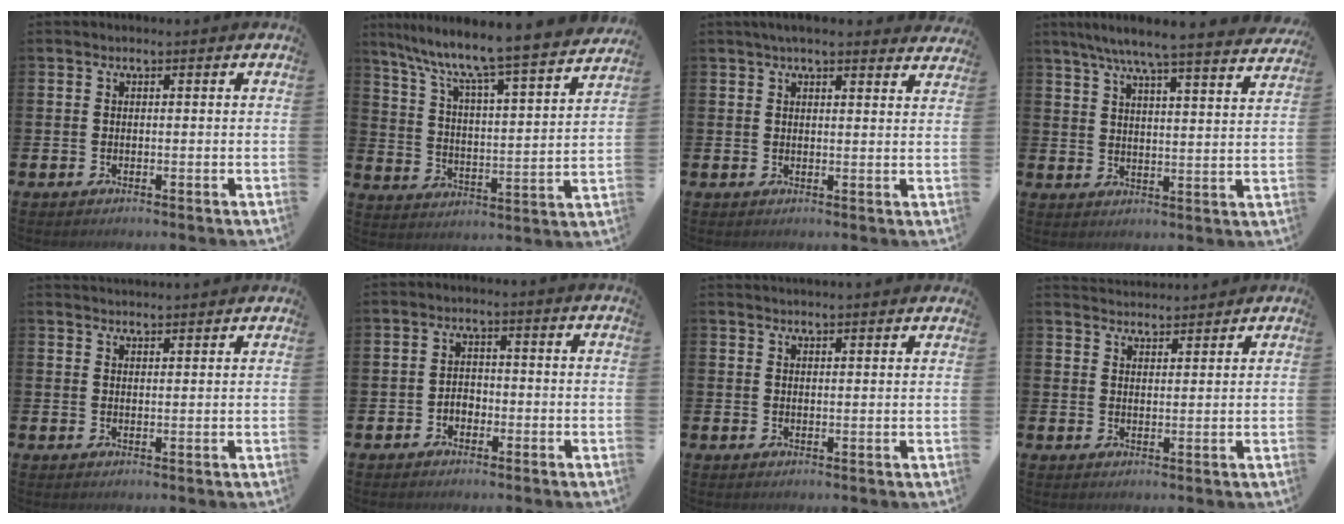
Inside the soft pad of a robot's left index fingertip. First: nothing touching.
{"total": 8.8, "force": [8.0, 0.2, 3.8], "torque": [-0.098, -0.071, 0.128]}
{"total": 3.7, "force": [3.4, 0.5, 1.3], "torque": [-0.025, -0.010, 0.061]}
{"total": 7.2, "force": [6.6, 0.0, 2.8], "torque": [-0.059, -0.044, 0.112]}
{"total": 2.3, "force": [2.3, 0.2, 0.0], "torque": [0.011, -0.015, 0.040]}
{"total": 2.1, "force": [-1.4, 1.4, 0.6], "torque": [-0.009, 0.005, -0.032]}
{"total": 2.2, "force": [2.2, -0.1, -0.1], "torque": [0.012, -0.015, 0.037]}
{"total": 3.3, "force": [3.3, 0.5, -0.3], "torque": [0.006, -0.018, 0.059]}